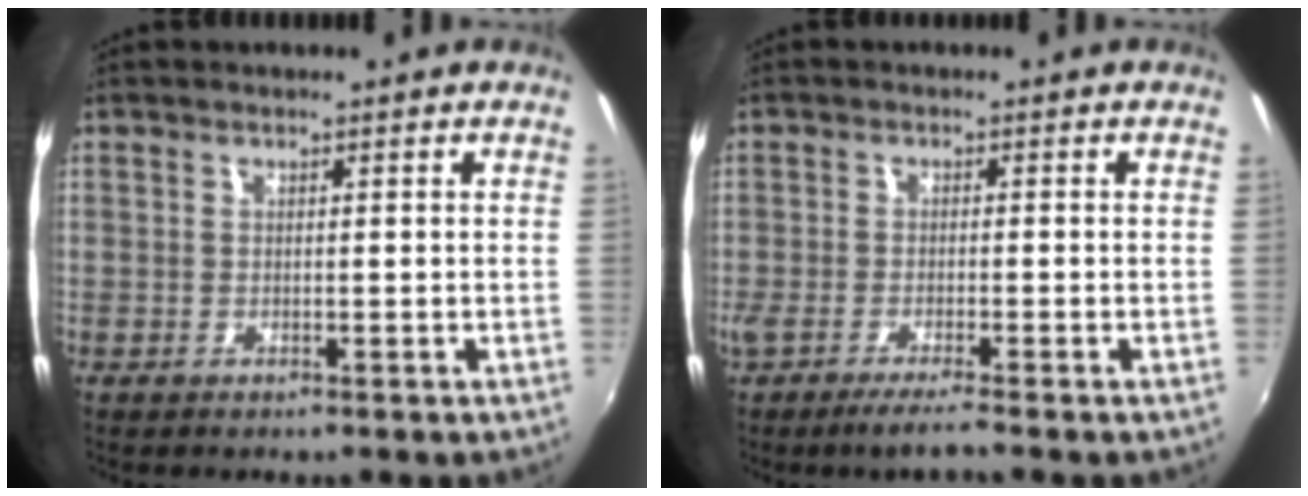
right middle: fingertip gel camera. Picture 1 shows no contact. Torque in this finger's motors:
{"motor_torque": [-0.01, -0.16, 0.14, 0.04]}